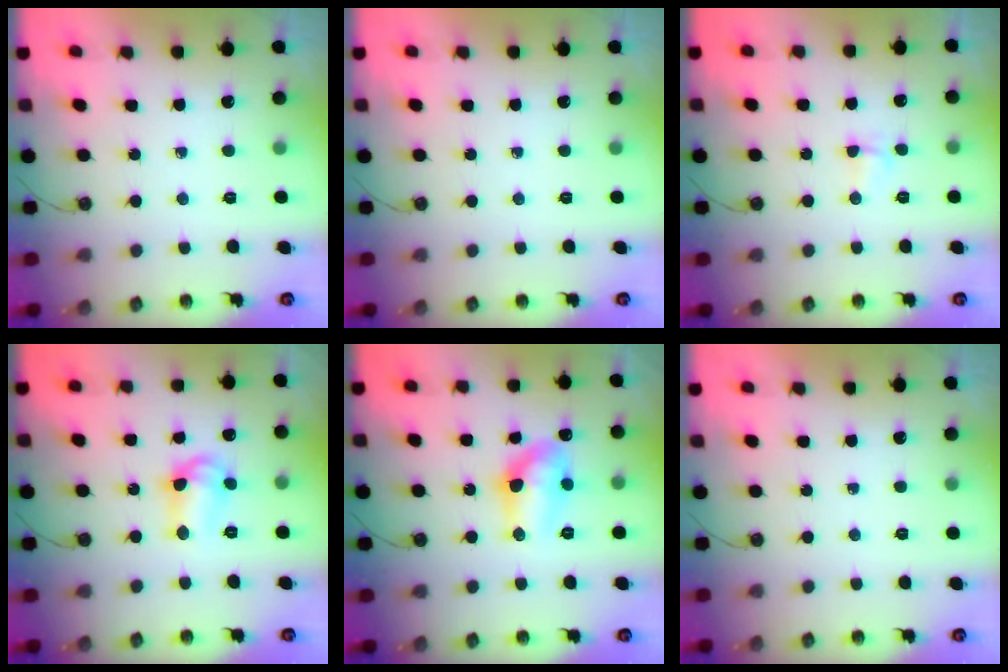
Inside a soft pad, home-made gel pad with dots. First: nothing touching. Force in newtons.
{"total": 0.0}
{"total": 5.1, "press": 4.1, "slide": 3.1}
{"total": 10.0, "press": 9.3, "slide": 3.7}
{"total": 11.8, "press": 11.7, "slide": 1.1}
{"total": 0.0}